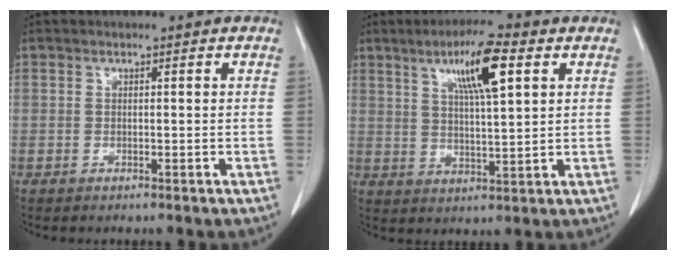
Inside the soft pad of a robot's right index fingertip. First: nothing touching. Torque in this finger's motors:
{"motor_torque": [0.62, 0.57, 0.44, 0.08]}